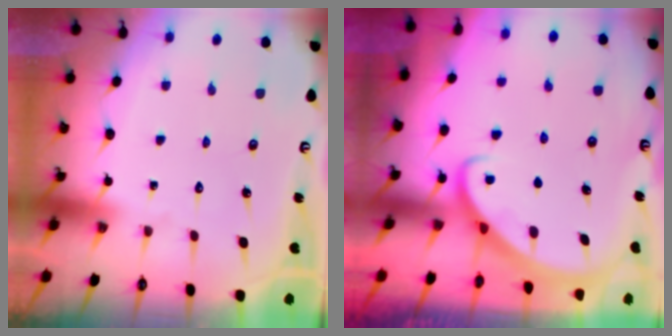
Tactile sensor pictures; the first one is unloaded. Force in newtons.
{"total": 2.9, "press": 2.9, "slide": 0.2}